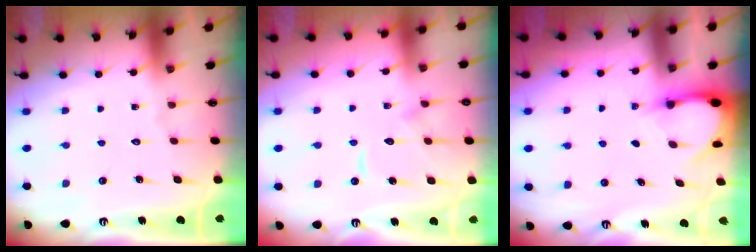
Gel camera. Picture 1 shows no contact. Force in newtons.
{"total": 10.1, "press": 10.1, "slide": 1.1}
{"total": 3.0, "press": 3.0, "slide": 0.4}